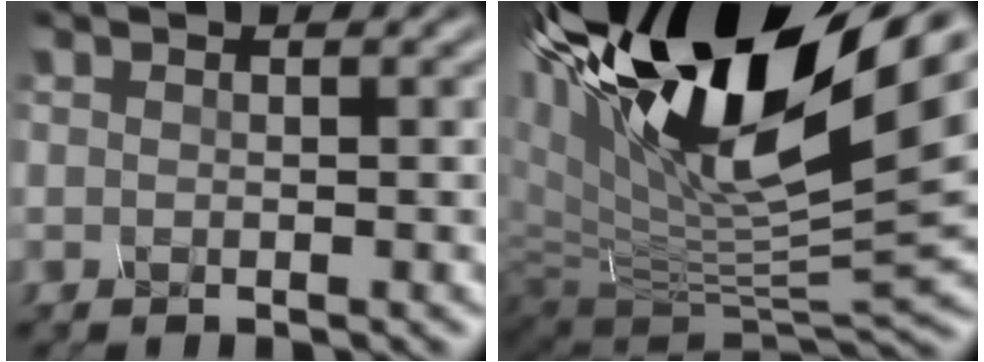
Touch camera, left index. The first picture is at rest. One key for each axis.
{"total": 15.0, "fx": 8.7, "fy": 4.2, "fz": 11.5, "tx": -0.227, "ty": 0.024, "tz": 0.166}